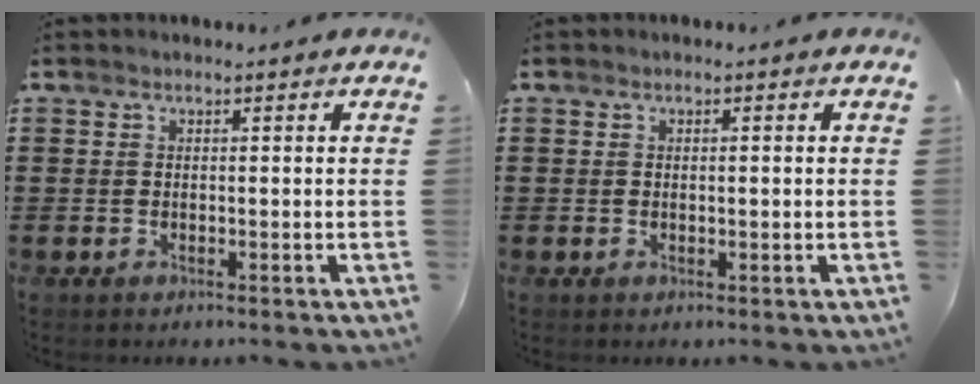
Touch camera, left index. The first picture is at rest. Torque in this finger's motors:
{"motor_torque": [-0.07, 0.00, -0.02, -0.01]}